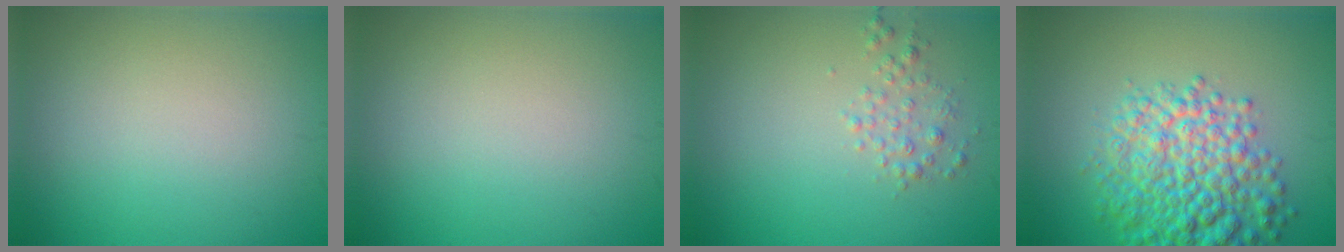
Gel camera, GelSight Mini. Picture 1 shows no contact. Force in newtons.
{"total": 0.0}
{"total": 1.5, "press": 1.5, "slide": 0.0}
{"total": 8.0, "press": 8.0, "slide": 0.3}